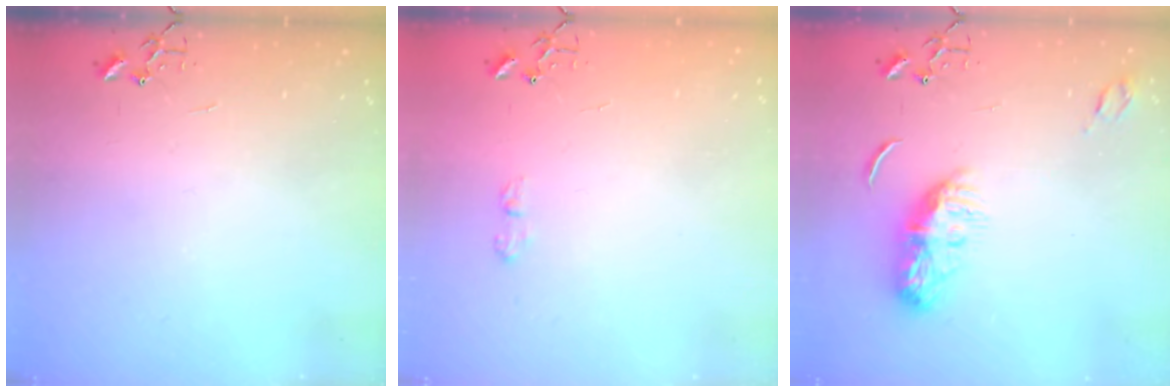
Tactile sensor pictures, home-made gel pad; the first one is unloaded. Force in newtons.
{"total": 6.4, "press": 6.4, "slide": 0.9}
{"total": 9.4, "press": 9.4, "slide": 0.4}